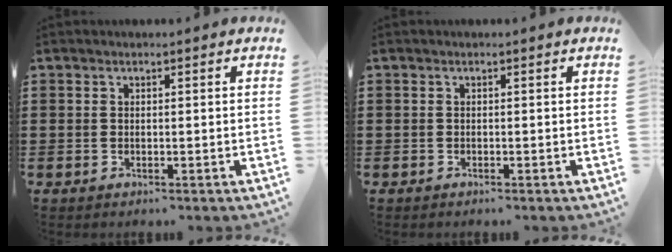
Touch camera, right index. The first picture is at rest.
{"total": 0.0}